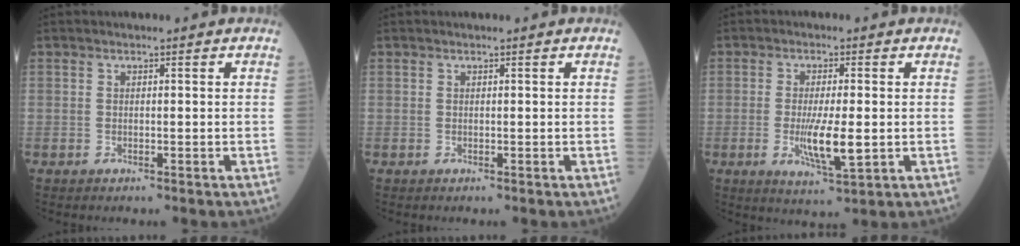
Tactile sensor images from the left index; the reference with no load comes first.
{"total": 0.0}
{"total": 6.8, "force": [-1.1, 1.1, 6.6], "torque": [-0.128, -0.015, -0.016]}